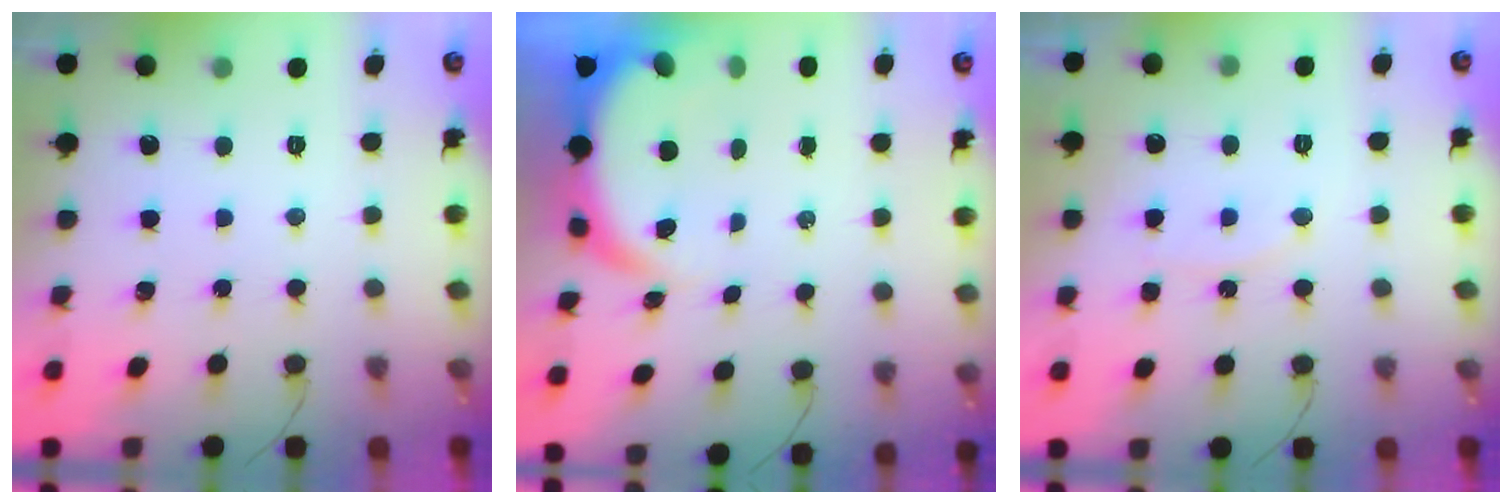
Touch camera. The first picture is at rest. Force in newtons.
{"total": 6.3, "press": 6.2, "slide": 0.9}
{"total": 7.0, "press": 7.0, "slide": 0.3}